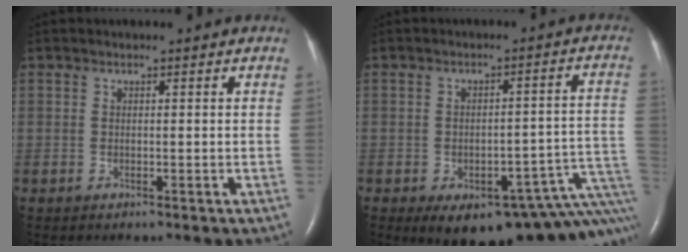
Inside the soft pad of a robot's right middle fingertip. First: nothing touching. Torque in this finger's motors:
{"motor_torque": [1.07, -1.07, 0.23, 0.07]}